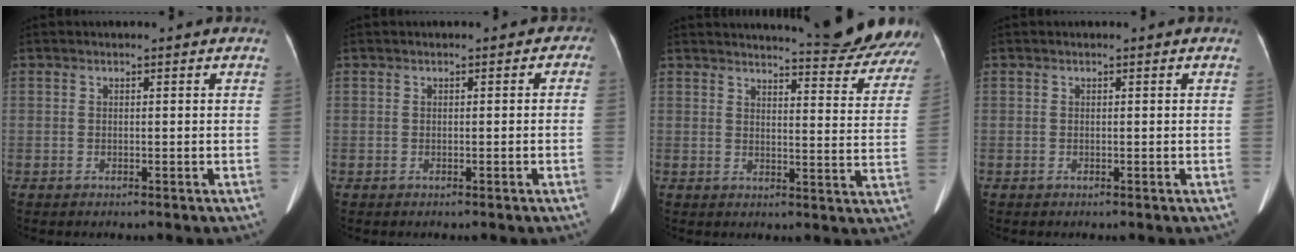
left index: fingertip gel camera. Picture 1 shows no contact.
{"total": 0.8, "force": [-0.4, 0.6, 0.1], "torque": [0.009, 0.006, -0.010]}
{"total": 15.1, "force": [14.5, 0.7, 4.2], "torque": [-0.043, -0.074, 0.152]}
{"total": 0.0}